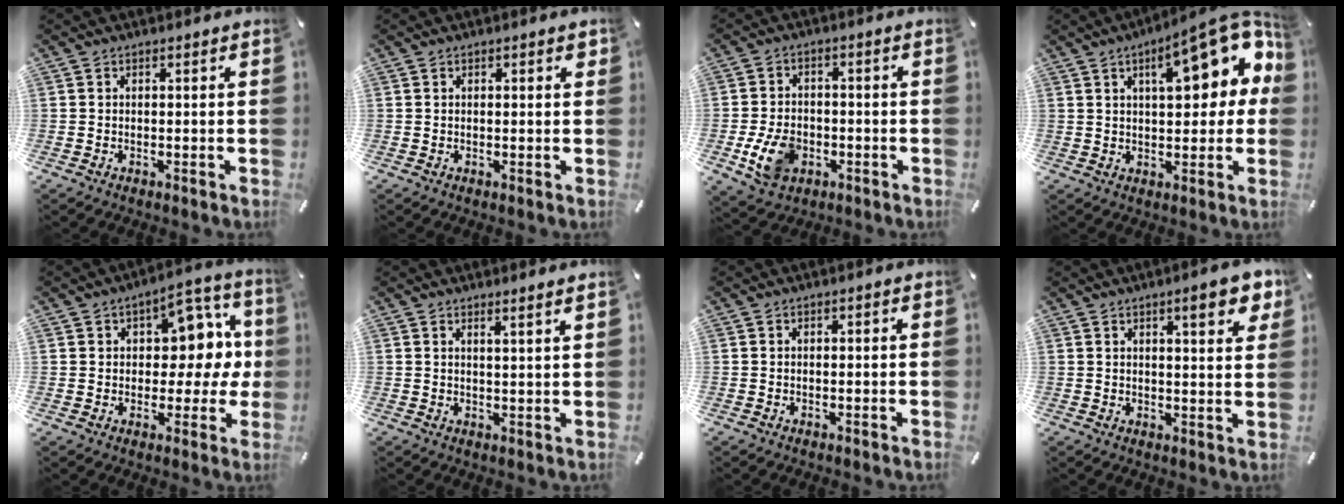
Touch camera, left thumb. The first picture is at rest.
{"total": 1.1, "force": [0.3, 0.3, 1.0], "torque": [-0.012, -0.001, 0.003]}
{"total": 9.0, "force": [-2.9, 6.5, 5.6], "torque": [-0.118, 0.008, -0.051]}
{"total": 18.3, "force": [6.9, 7.3, 15.3], "torque": [-0.197, -0.025, 0.103]}
{"total": 13.3, "force": [4.2, 8.2, 9.5], "torque": [-0.116, -0.031, 0.073]}
{"total": 2.4, "force": [2.0, -0.8, 1.0], "torque": [-0.021, -0.013, 0.036]}
{"total": 0.6, "force": [-0.1, 0.2, 0.6], "torque": [-0.010, 0.000, -0.001]}
{"total": 8.5, "force": [4.7, 2.2, 6.7], "torque": [-0.088, -0.020, 0.072]}